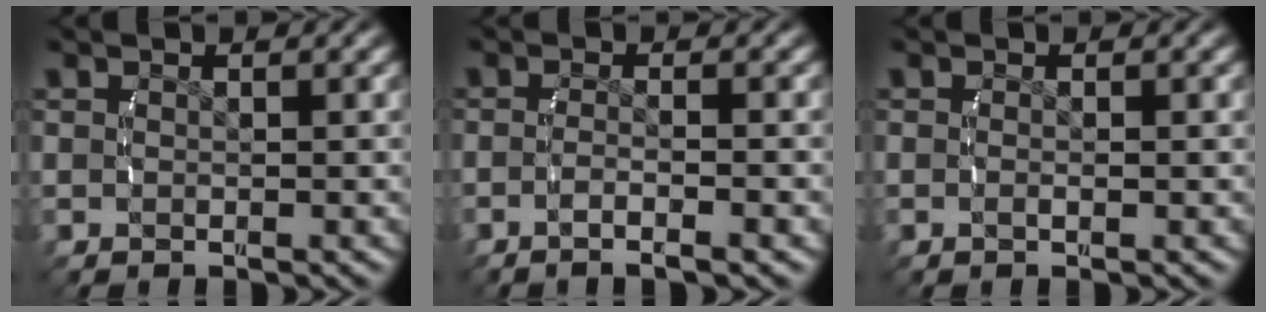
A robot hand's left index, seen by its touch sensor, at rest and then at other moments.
{"total": 2.5, "force": [-1.8, -0.3, 1.8], "torque": [-0.039, -0.005, -0.028]}
{"total": 0.7, "force": [-0.4, 0.0, 0.6], "torque": [-0.018, -0.005, -0.007]}